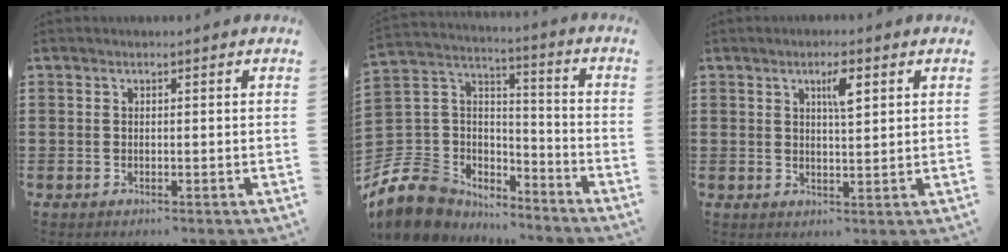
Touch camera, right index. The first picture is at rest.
{"total": 10.1, "force": [-7.3, 6.7, 2.0], "torque": [-0.098, 0.004, -0.144]}
{"total": 3.8, "force": [1.7, 0.9, 3.3], "torque": [-0.053, 0.003, 0.023]}